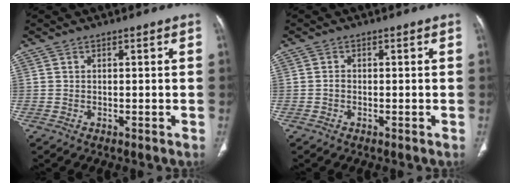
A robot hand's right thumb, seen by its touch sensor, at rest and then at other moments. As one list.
[{"total": 0.7, "force": [-0.3, 0.5, 0.4], "torque": [-0.005, 0.002, -0.009]}]